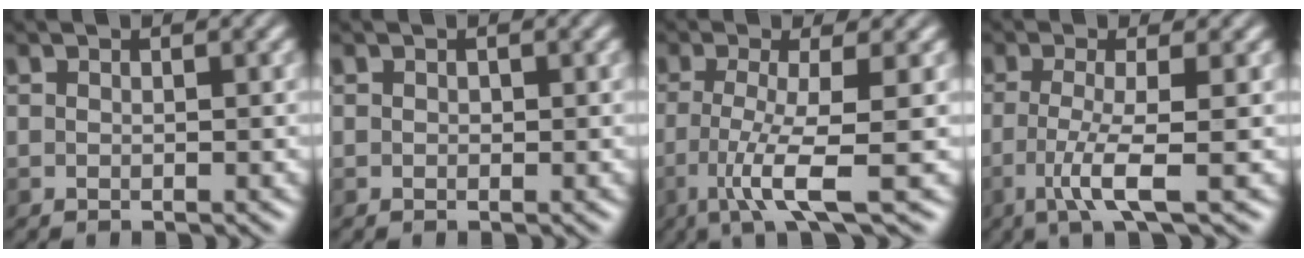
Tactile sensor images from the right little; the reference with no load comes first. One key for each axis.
{"total": 0.7, "fx": 0.3, "fy": 0.6, "fz": 0.3, "tx": 0.004, "ty": 0.005, "tz": -0.004}
{"total": 5.2, "fx": -2.1, "fy": 0.3, "fz": 4.7, "tx": -0.096, "ty": -0.003, "tz": -0.041}
{"total": 4.0, "fx": -1.7, "fy": 0.1, "fz": 3.7, "tx": -0.079, "ty": -0.002, "tz": -0.034}